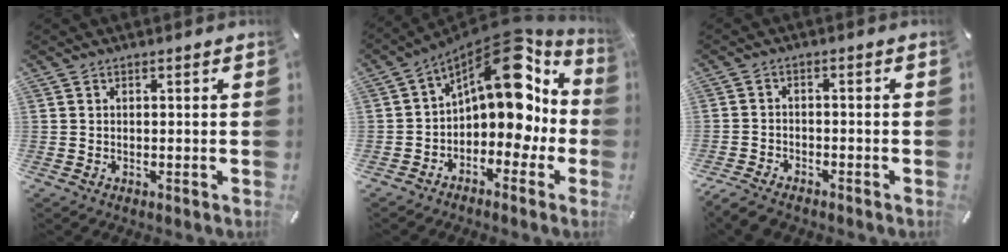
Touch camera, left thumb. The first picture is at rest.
{"total": 17.6, "force": [6.9, 9.3, 13.3], "torque": [-0.181, -0.055, 0.117]}
{"total": 4.1, "force": [-3.5, 1.6, 1.4], "torque": [-0.033, 0.016, -0.070]}